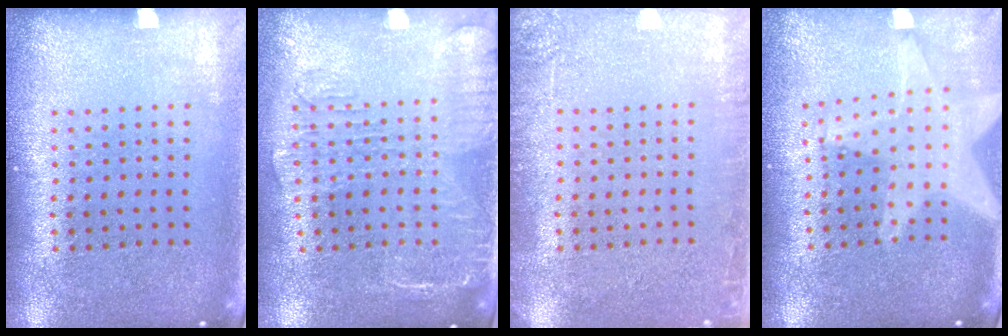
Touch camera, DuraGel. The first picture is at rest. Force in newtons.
{"total": 1.8, "press": 1.5, "slide": 1.0}
{"total": 2.4, "press": 2.3, "slide": 0.3}
{"total": 1.5, "press": 1.4, "slide": 0.4}